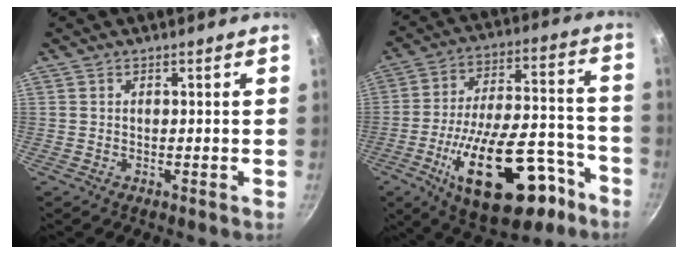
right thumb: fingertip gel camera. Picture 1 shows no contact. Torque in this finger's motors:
{"motor_torque": [3.00, 2.00, 2.25, -0.52, 0.67]}